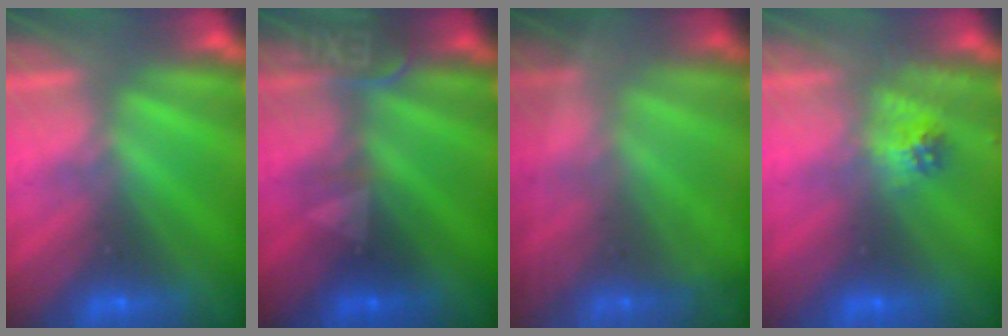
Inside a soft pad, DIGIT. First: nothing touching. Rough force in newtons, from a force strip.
{"total": 2.4}
{"total": 7.6}
{"total": 2.2}